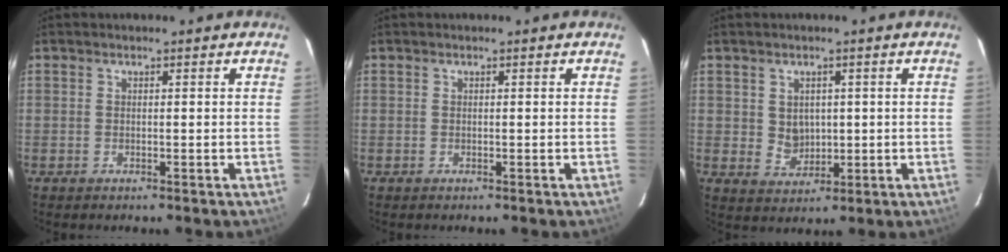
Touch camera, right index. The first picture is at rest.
{"total": 0.0}
{"total": 4.2, "force": [0.7, 3.8, 1.8], "torque": [-0.031, 0.004, 0.022]}